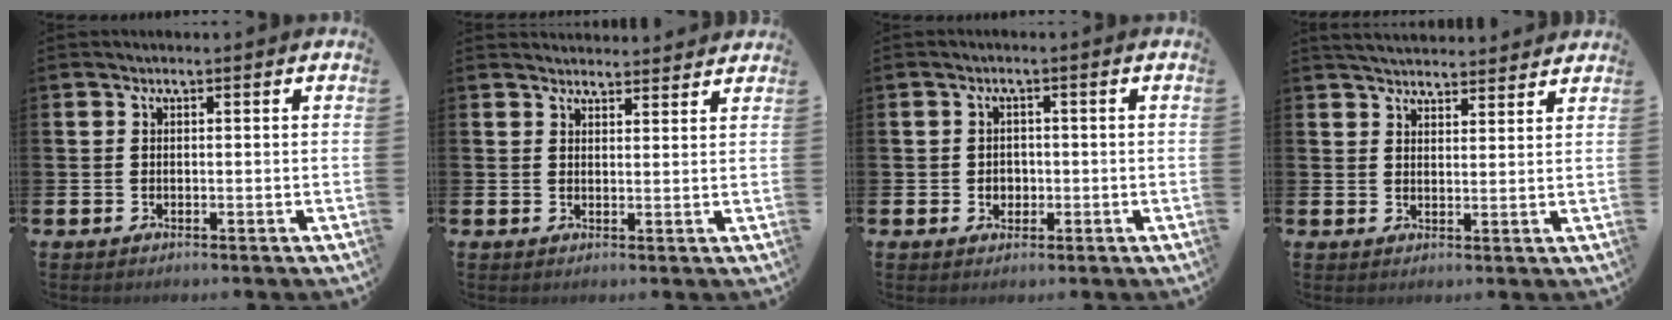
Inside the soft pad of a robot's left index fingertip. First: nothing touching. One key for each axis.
{"total": 2.8, "fx": 2.8, "fy": 0.4, "fz": -0.2, "tx": 0.007, "ty": -0.019, "tz": 0.049}
{"total": 2.0, "fx": -0.1, "fy": 1.8, "fz": 0.7, "tx": 0.005, "ty": 0.000, "tz": -0.010}
{"total": 4.0, "fx": 4.0, "fy": 0.5, "fz": 0.1, "tx": -0.010, "ty": -0.020, "tz": 0.073}